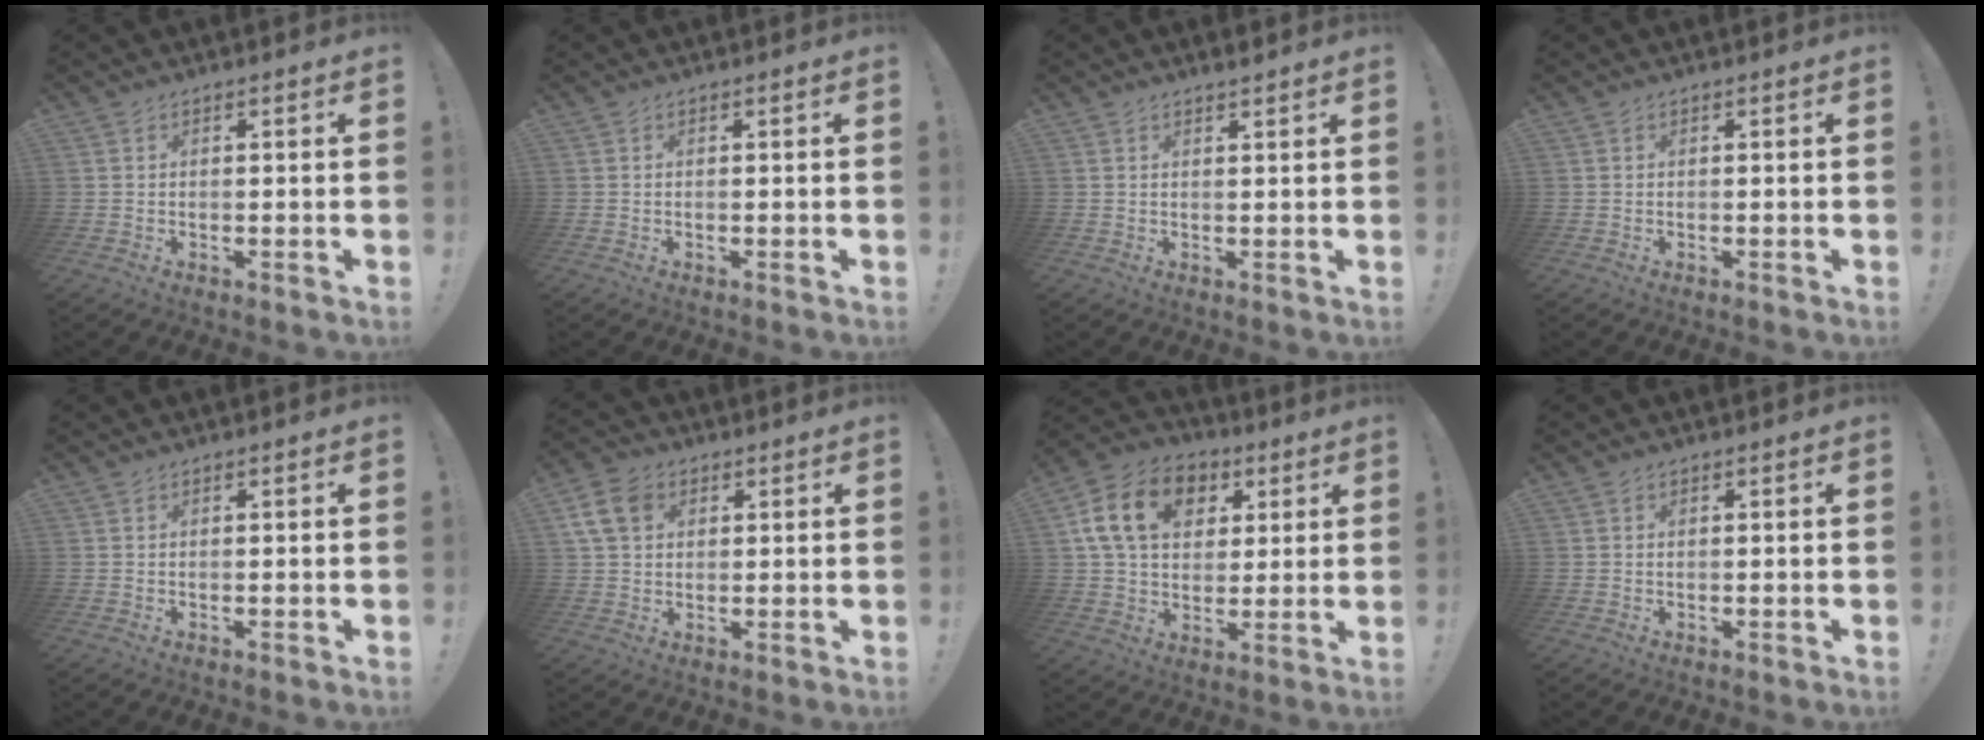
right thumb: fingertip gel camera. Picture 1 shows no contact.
{"total": 0.0}
{"total": 2.2, "force": [1.9, 0.0, 1.0], "torque": [-0.006, -0.014, 0.031]}
{"total": 0.0}
{"total": 0.0}
{"total": 10.1, "force": [3.7, 7.4, 5.7], "torque": [-0.109, -0.005, 0.075]}
{"total": 17.5, "force": [5.7, 12.8, 10.4], "torque": [-0.173, -0.004, 0.108]}
{"total": 0.0}